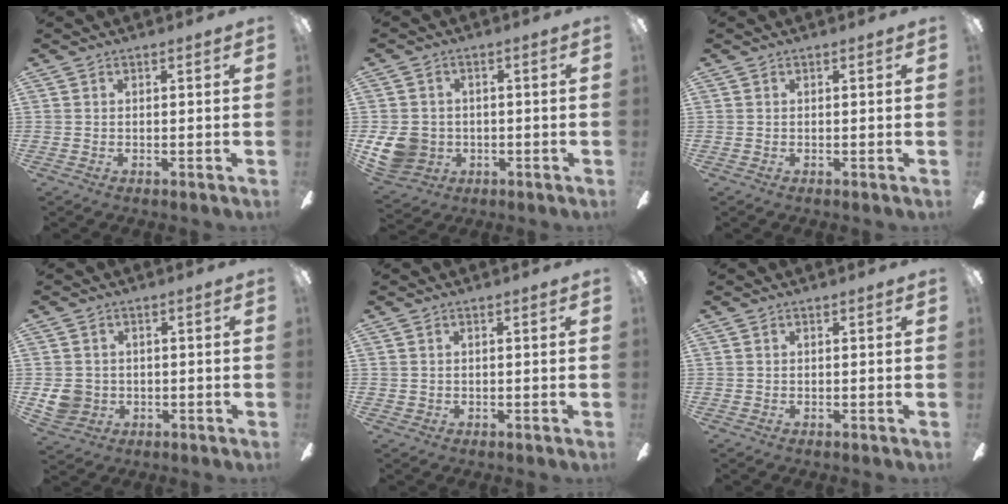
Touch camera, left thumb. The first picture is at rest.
{"total": 9.3, "force": [-1.3, 8.3, 3.9], "torque": [-0.096, 0.012, -0.020]}
{"total": 0.0}
{"total": 5.8, "force": [-0.4, 5.5, 1.8], "torque": [-0.037, 0.010, -0.005]}
{"total": 0.7, "force": [0.1, 0.7, 0.1], "torque": [-0.002, 0.005, 0.001]}
{"total": 0.0}